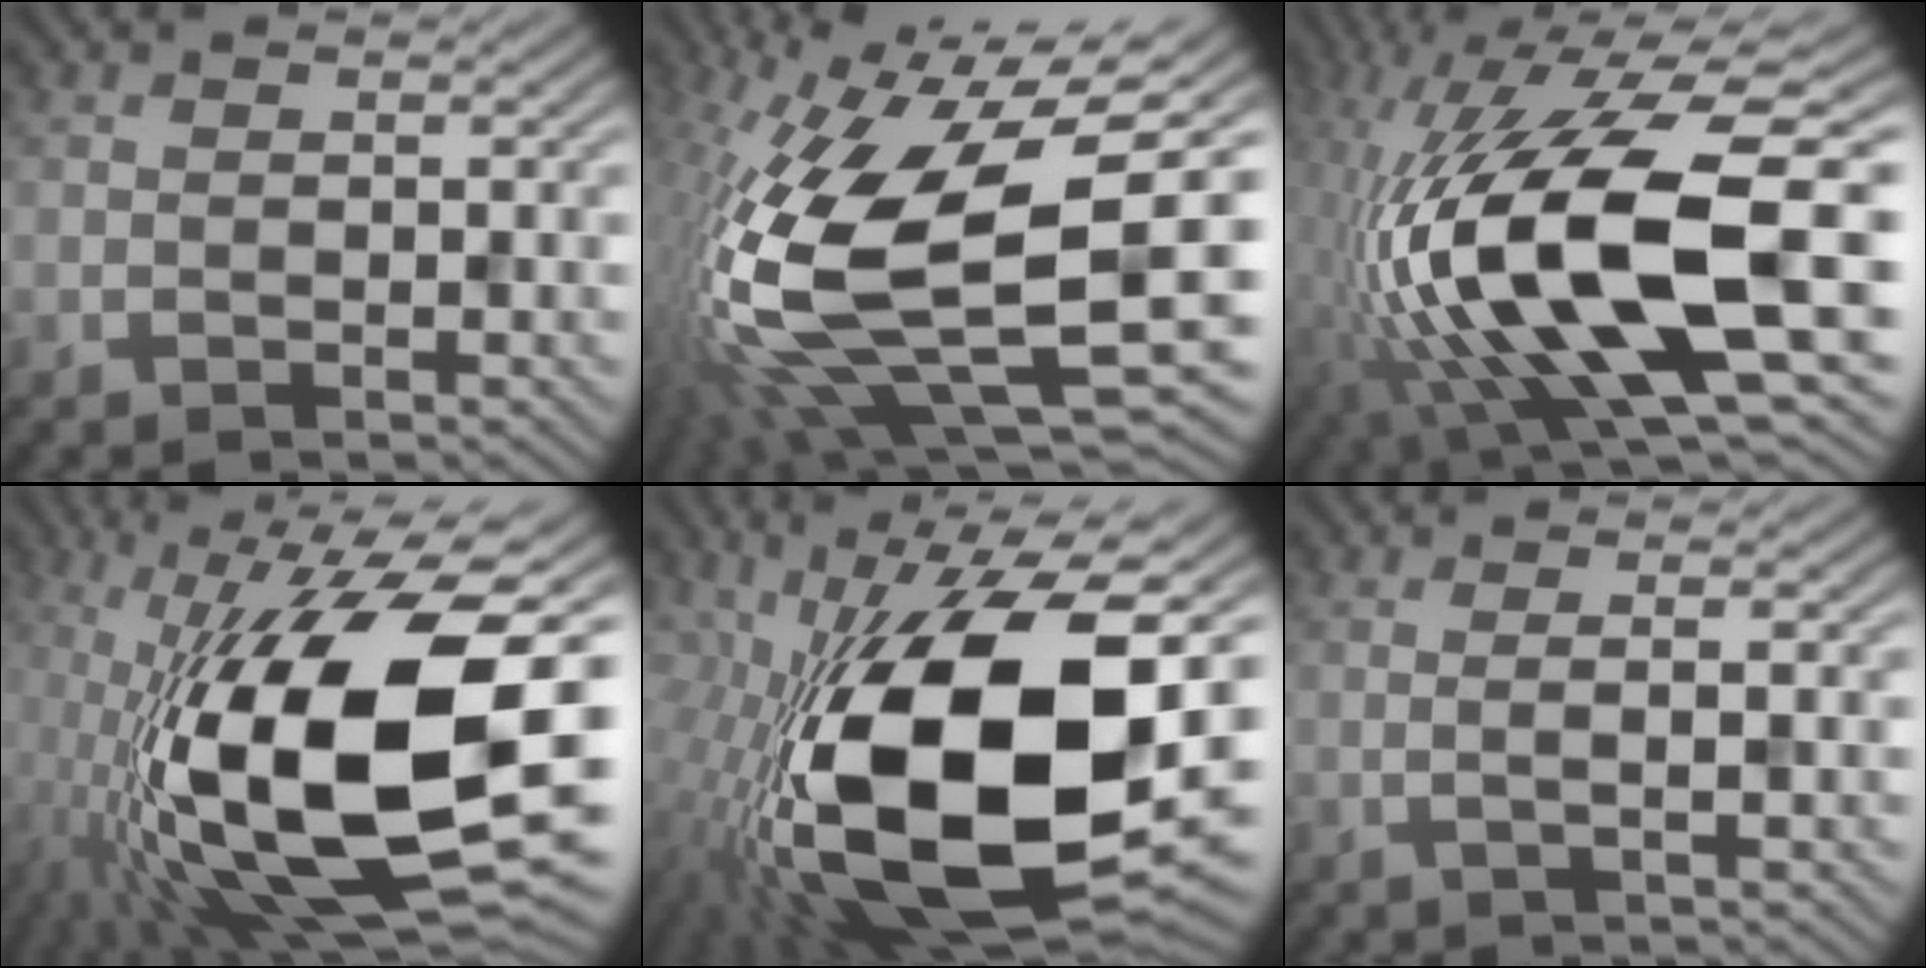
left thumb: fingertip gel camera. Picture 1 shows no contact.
{"total": 19.4, "force": [-2.0, 7.6, 17.7], "torque": [-0.369, -0.024, -0.028]}
{"total": 18.4, "force": [-4.8, 6.6, 16.5], "torque": [-0.327, 0.004, -0.082]}
{"total": 20.1, "force": [-4.6, 8.2, 17.8], "torque": [-0.347, -0.017, -0.075]}
{"total": 21.2, "force": [-4.2, 10.2, 18.1], "torque": [-0.352, -0.023, -0.065]}
{"total": 1.9, "force": [0.1, 0.4, 1.8], "torque": [-0.027, 0.004, -0.008]}